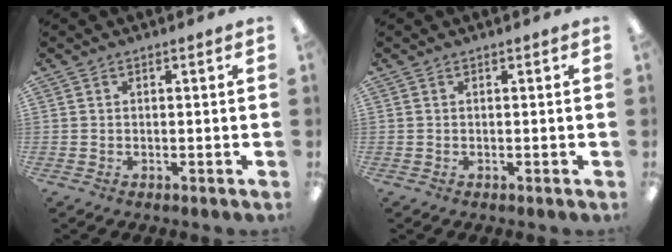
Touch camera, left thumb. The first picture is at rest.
{"total": 0.0}